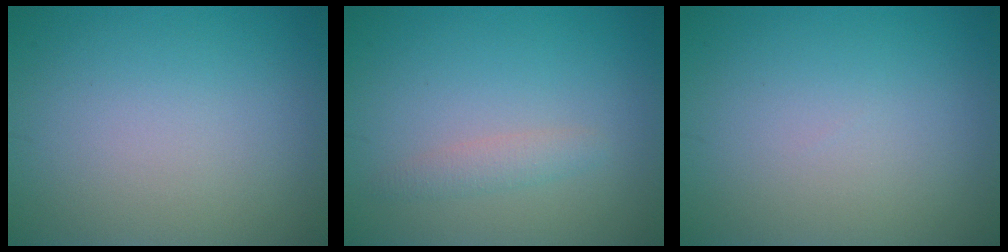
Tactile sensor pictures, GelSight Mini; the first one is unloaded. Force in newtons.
{"total": 1.4, "press": 1.4, "slide": 0.1}
{"total": 0.0}